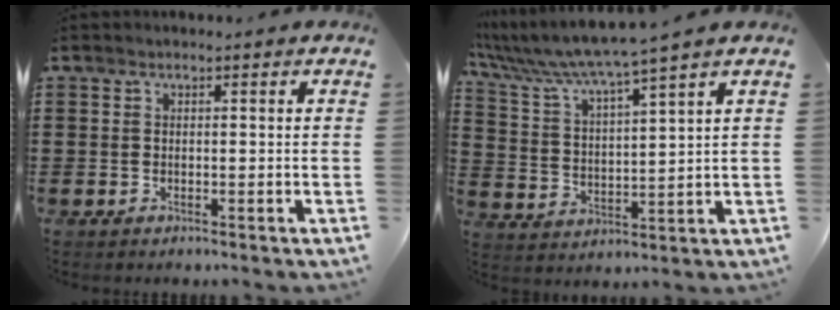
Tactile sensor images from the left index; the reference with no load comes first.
{"total": 5.6, "force": [4.8, -0.8, 2.7], "torque": [-0.077, -0.038, 0.076]}